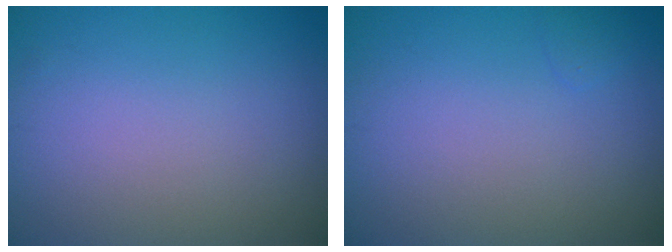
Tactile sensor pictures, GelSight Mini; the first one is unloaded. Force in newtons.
{"total": 0.6, "press": 0.6, "slide": 0.0}